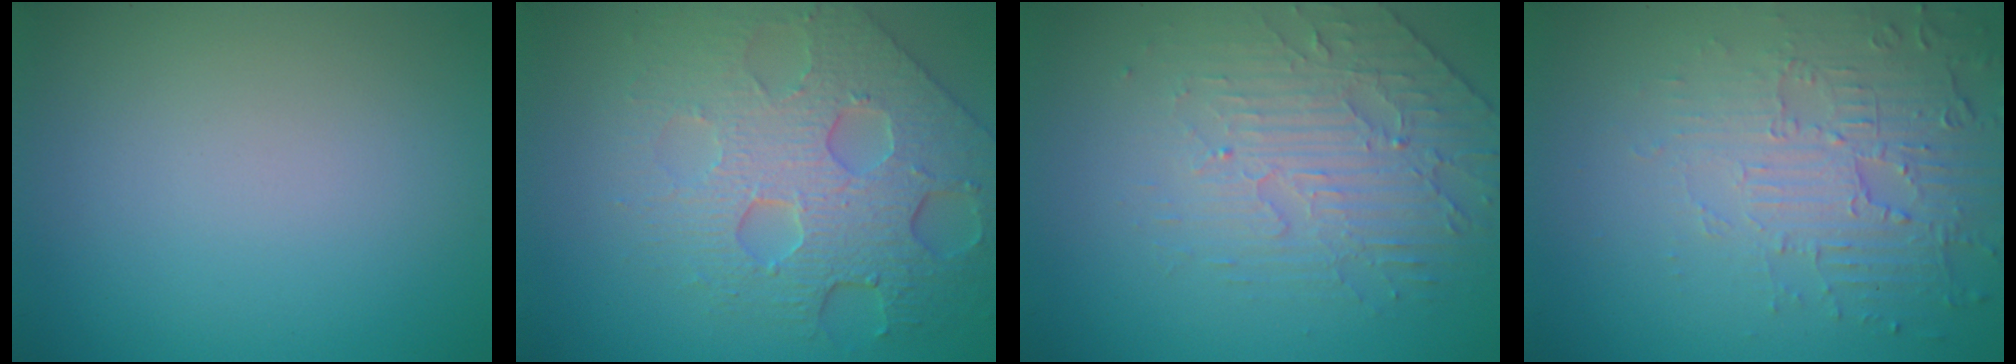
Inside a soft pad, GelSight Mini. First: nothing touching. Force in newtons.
{"total": 8.0, "press": 5.6, "slide": 5.8}
{"total": 4.5, "press": 3.4, "slide": 3.0}
{"total": 5.7, "press": 3.7, "slide": 4.3}